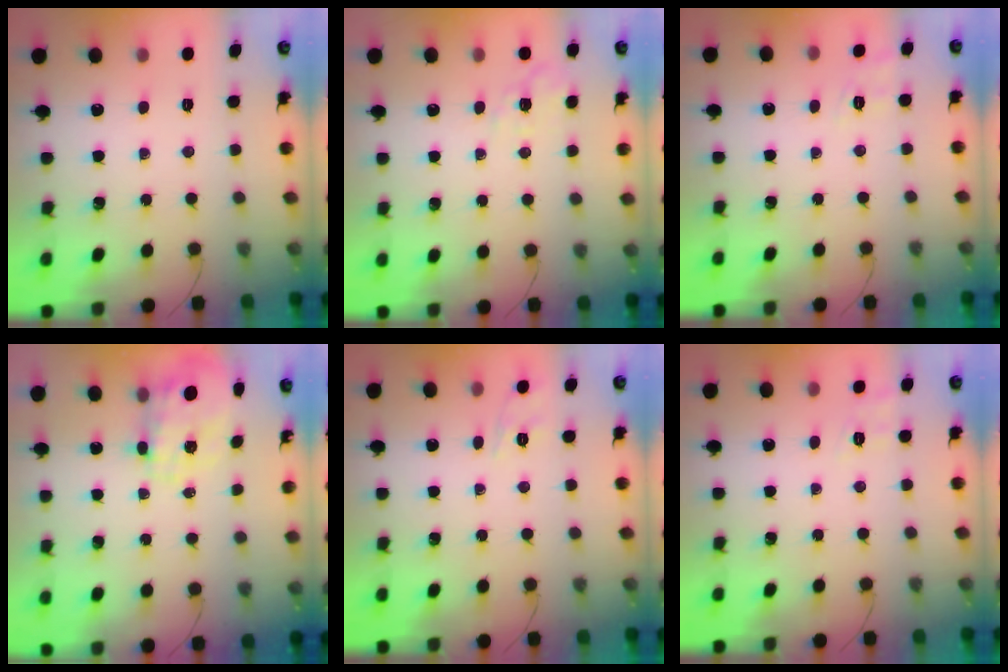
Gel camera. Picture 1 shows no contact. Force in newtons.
{"total": 2.2, "press": 1.3, "slide": 1.8}
{"total": 3.1, "press": 2.4, "slide": 1.9}
{"total": 6.6, "press": 6.5, "slide": 1.2}
{"total": 2.0, "press": 0.8, "slide": 1.8}
{"total": 2.8, "press": 2.1, "slide": 1.9}